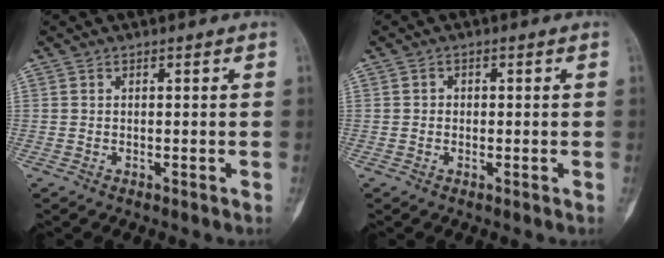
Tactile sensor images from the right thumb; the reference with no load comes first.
{"total": 1.1, "force": [-0.1, 1.0, 0.4], "torque": [0.003, 0.004, -0.004]}